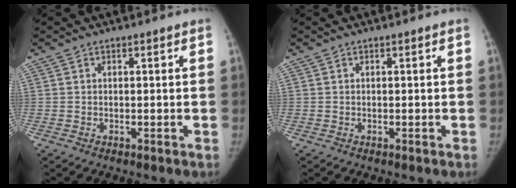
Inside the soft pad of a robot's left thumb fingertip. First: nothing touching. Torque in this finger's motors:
{"motor_torque": [-0.01, 0.01, 0.41, -0.39, 0.00]}